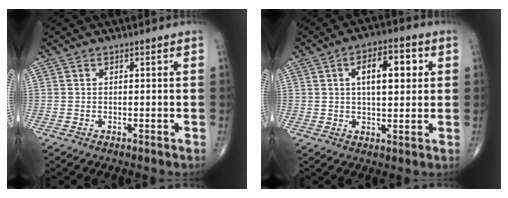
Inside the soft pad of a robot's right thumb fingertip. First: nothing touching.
{"total": 10.0, "force": [2.5, 4.6, 8.5], "torque": [-0.108, 0.006, 0.035]}